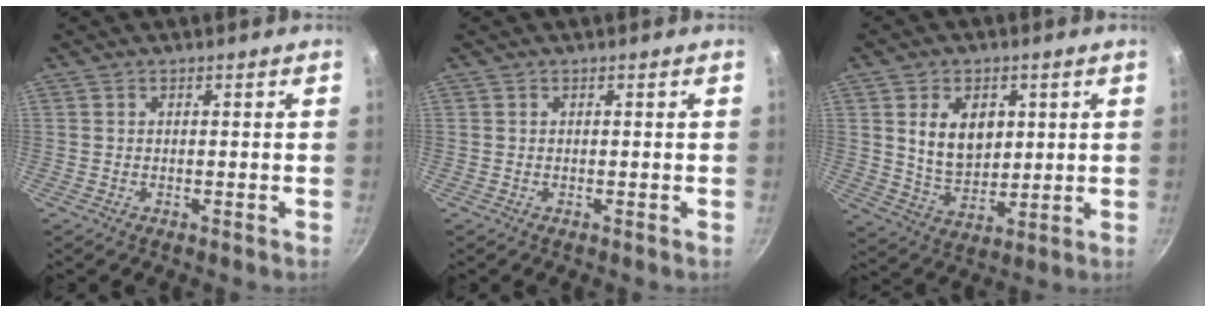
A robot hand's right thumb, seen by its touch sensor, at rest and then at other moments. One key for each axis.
{"total": 0.0}
{"total": 10.5, "fx": 2.7, "fy": 7.3, "fz": 7.0, "tx": -0.093, "ty": -0.021, "tz": 0.056}